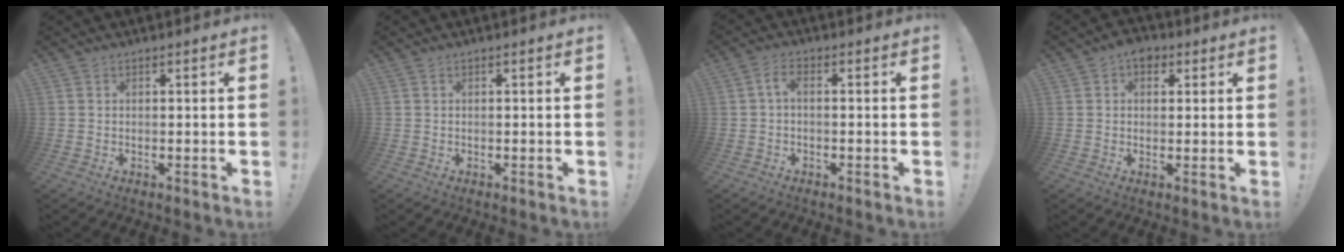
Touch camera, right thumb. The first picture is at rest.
{"total": 0.6, "force": [-0.4, 0.4, -0.2], "torque": [0.003, 0.002, -0.009]}
{"total": 3.1, "force": [-0.5, 0.9, 3.0], "torque": [-0.063, 0.002, -0.011]}
{"total": 4.8, "force": [2.2, 3.4, 2.6], "torque": [-0.024, -0.007, 0.036]}